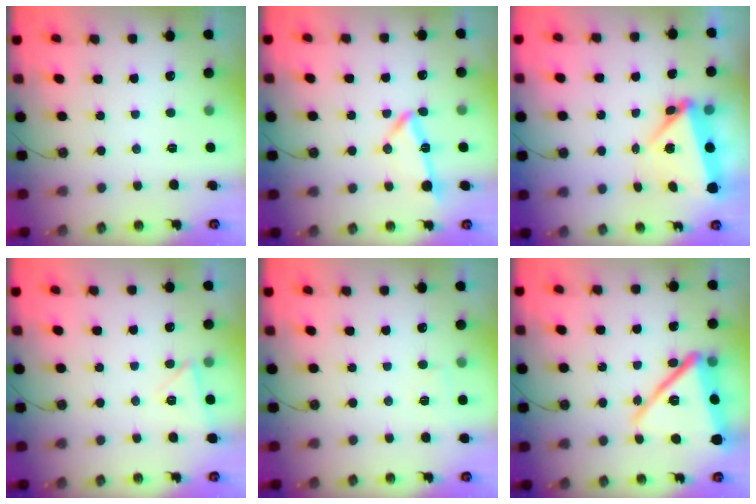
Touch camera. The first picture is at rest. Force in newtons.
{"total": 11.1, "press": 11.1, "slide": 0.6}
{"total": 8.6, "press": 5.2, "slide": 6.8}
{"total": 5.1, "press": 3.4, "slide": 3.8}
{"total": 3.7, "press": 2.8, "slide": 2.4}
{"total": 19.4, "press": 16.4, "slide": 10.3}